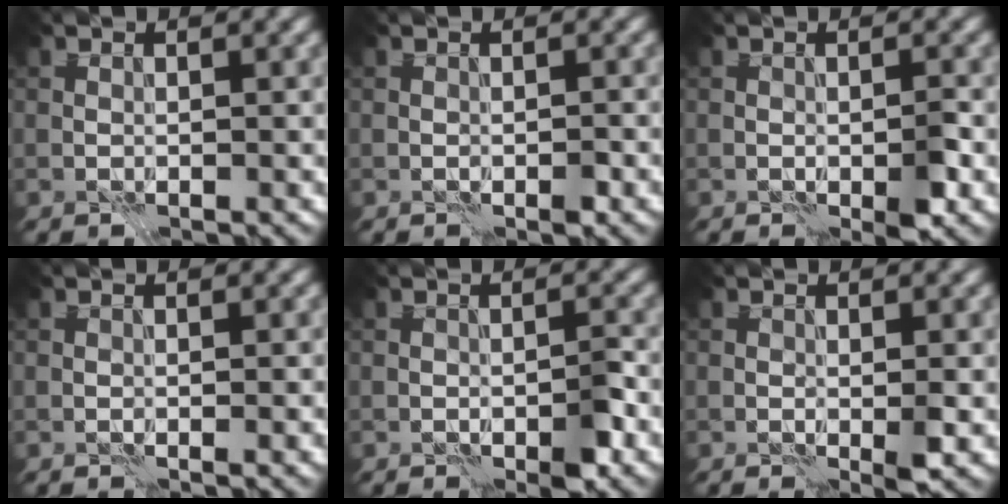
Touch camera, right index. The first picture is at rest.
{"total": 1.0, "force": [-0.7, 0.3, 0.7], "torque": [-0.011, -0.006, -0.010]}
{"total": 2.4, "force": [-1.1, 0.8, 2.0], "torque": [-0.036, -0.005, -0.017]}
{"total": 0.6, "force": [-0.3, 0.1, 0.6], "torque": [-0.009, -0.001, -0.003]}
{"total": 2.7, "force": [-1.3, 1.0, 2.1], "torque": [-0.034, -0.004, -0.021]}
{"total": 1.4, "force": [-0.3, 0.2, 1.3], "torque": [-0.024, -0.003, -0.005]}